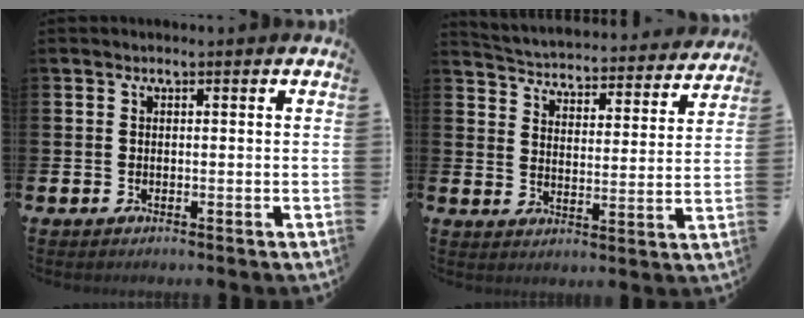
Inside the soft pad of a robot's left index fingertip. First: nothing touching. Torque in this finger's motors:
{"motor_torque": [0.96, -1.18, 0.32, 0.00]}